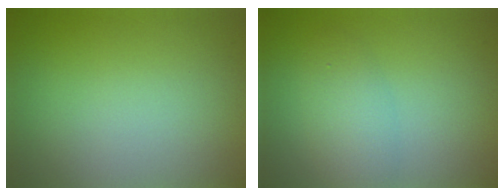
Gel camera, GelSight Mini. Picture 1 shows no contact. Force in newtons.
{"total": 2.9, "press": 2.9, "slide": 0.1}